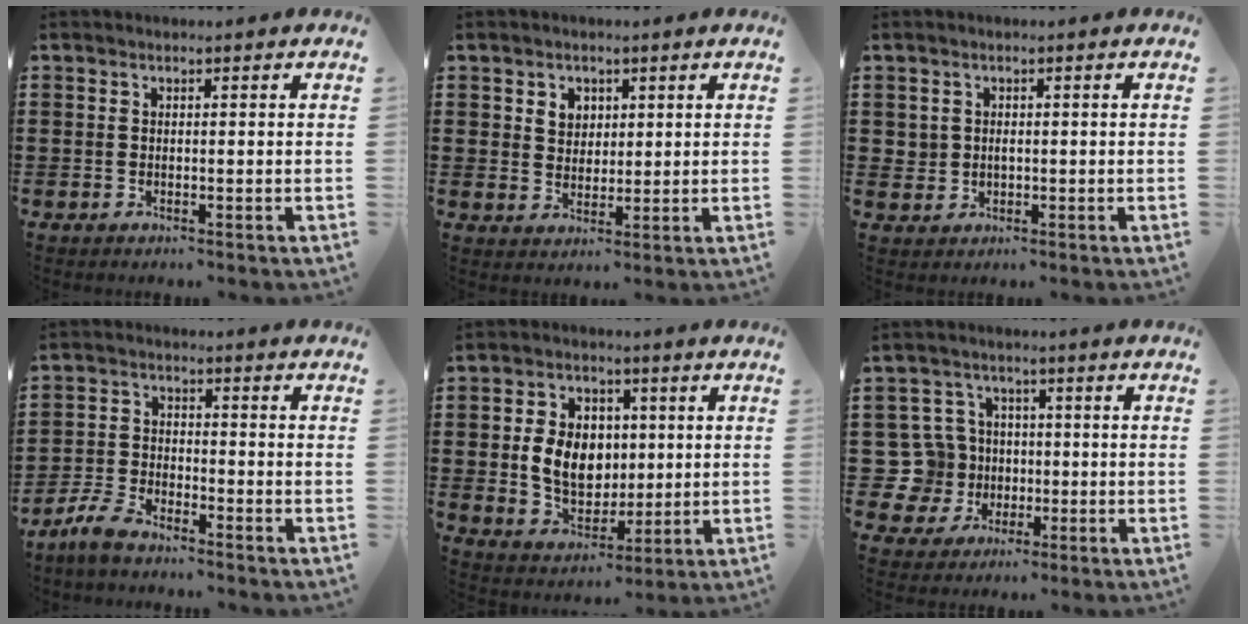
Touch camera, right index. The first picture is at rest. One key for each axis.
{"total": 3.1, "fx": 1.5, "fy": 2.5, "fz": 0.7, "tx": -0.025, "ty": 0.012, "tz": 0.026}
{"total": 1.4, "fx": 0.3, "fy": 1.3, "fz": 0.5, "tx": -0.014, "ty": 0.008, "tz": 0.004}
{"total": 4.7, "fx": -4.2, "fy": 1.1, "fz": 1.8, "tx": -0.060, "ty": 0.001, "tz": -0.090}
{"total": 8.6, "fx": 0.6, "fy": 6.6, "fz": 5.5, "tx": -0.111, "ty": 0.013, "tz": 0.008}
{"total": 8.9, "fx": -0.4, "fy": 8.5, "fz": 2.9, "tx": -0.127, "ty": 0.011, "tz": -0.007}